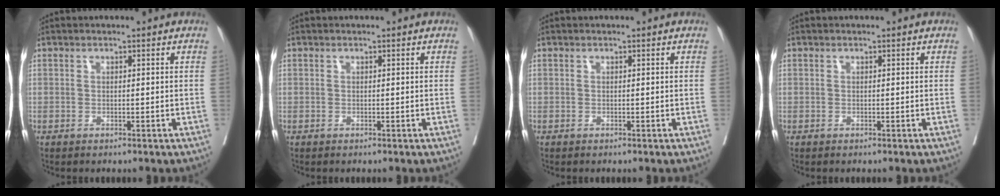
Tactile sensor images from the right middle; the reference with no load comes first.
{"total": 0.0}
{"total": 0.0}
{"total": 0.0}